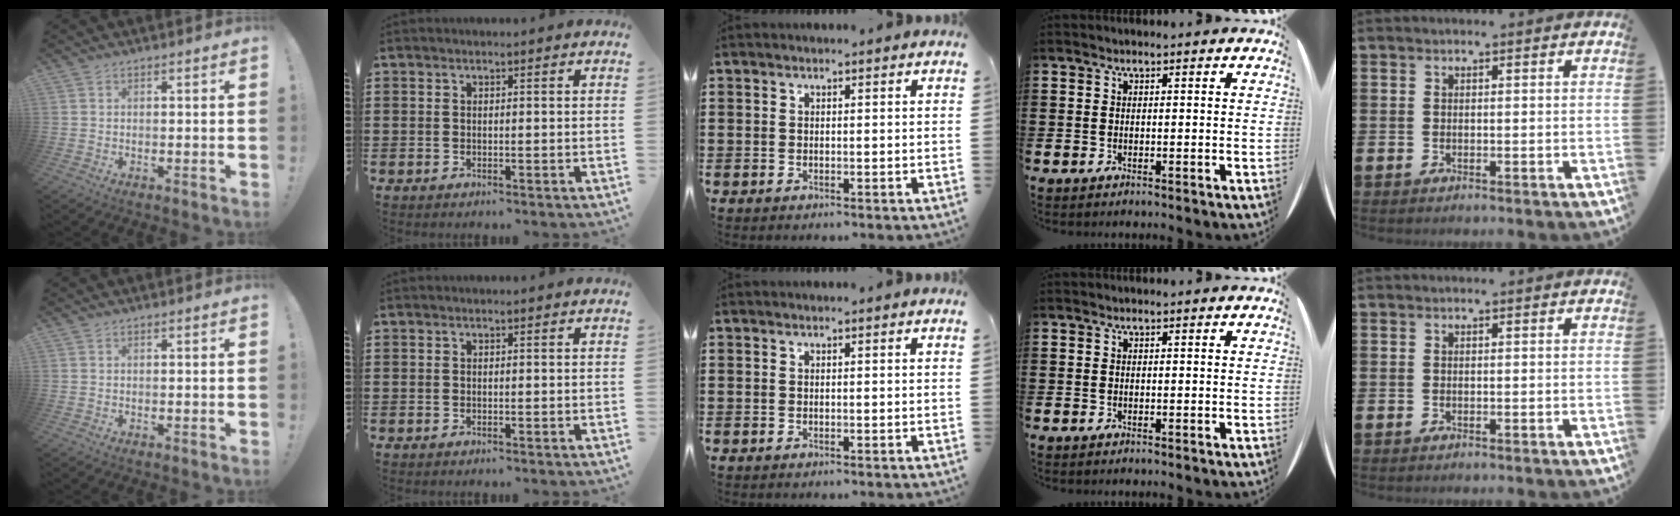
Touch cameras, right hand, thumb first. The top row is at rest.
{}